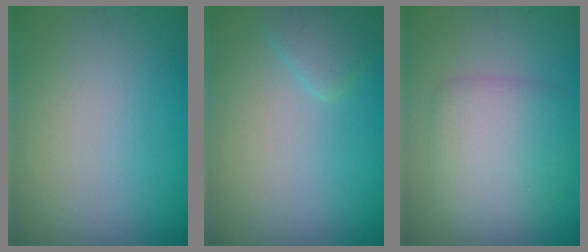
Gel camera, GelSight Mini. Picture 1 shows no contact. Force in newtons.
{"total": 2.1, "press": 2.1, "slide": 0.1}
{"total": 5.8, "press": 5.8, "slide": 0.3}